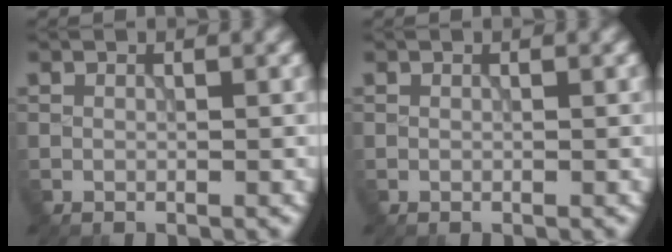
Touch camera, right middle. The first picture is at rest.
{"total": 0.0}